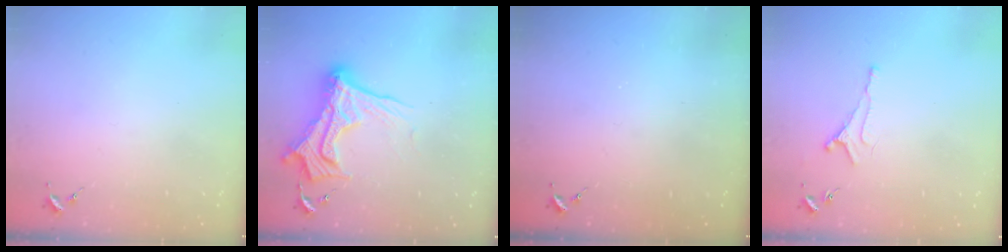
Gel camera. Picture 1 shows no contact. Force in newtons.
{"total": 17.6, "press": 17.5, "slide": 0.9}
{"total": 0.0}
{"total": 5.8, "press": 5.7, "slide": 0.8}